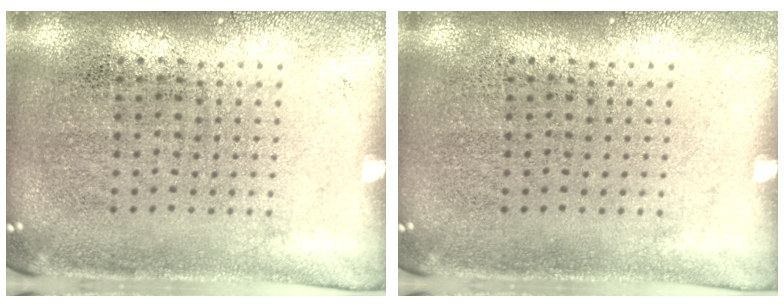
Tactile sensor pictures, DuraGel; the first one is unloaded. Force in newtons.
{"total": 0.0}